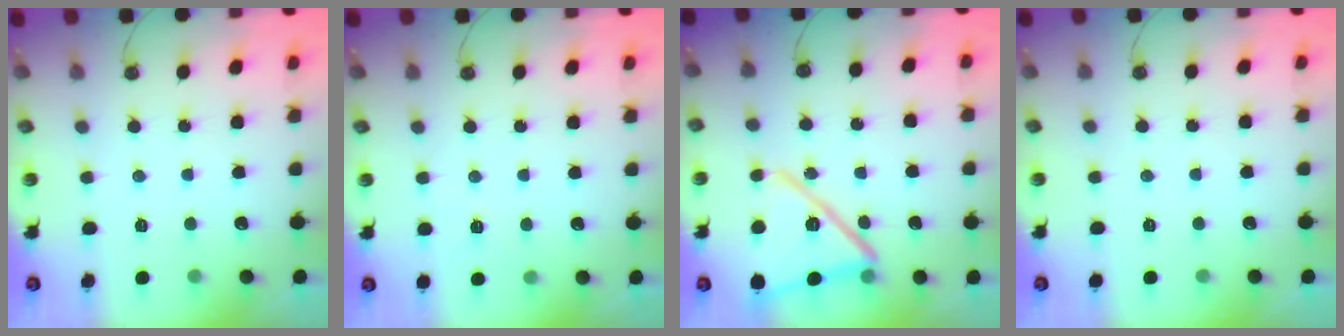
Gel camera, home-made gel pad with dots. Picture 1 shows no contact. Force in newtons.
{"total": 2.6, "press": 2.6, "slide": 0.4}
{"total": 17.8, "press": 17.8, "slide": 1.1}
{"total": 2.1, "press": 1.5, "slide": 1.5}